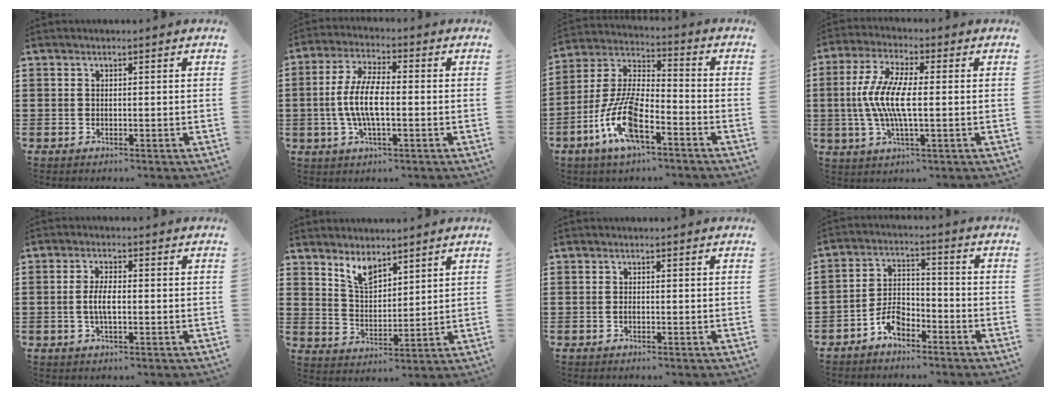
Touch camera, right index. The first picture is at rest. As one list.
[{"total": 7.9, "force": [-1.1, 2.6, 7.4], "torque": [-0.171, -0.012, -0.028]}, {"total": 11.3, "force": [-5.8, 3.8, 8.9], "torque": [-0.216, -0.010, -0.115]}, {"total": 8.8, "force": [-0.7, 2.4, 8.5], "torque": [-0.190, -0.015, -0.022]}, {"total": 3.8, "force": [-0.5, 1.1, 3.6], "torque": [-0.081, -0.005, -0.013]}, {"total": 5.0, "force": [4.1, 2.0, 1.9], "torque": [-0.052, -0.006, 0.077]}, {"total": 0.6, "force": [-0.2, 0.2, 0.5], "torque": [-0.013, -0.007, -0.002]}, {"total": 5.3, "force": [-3.6, 2.8, 2.7], "torque": [-0.060, 0.008, -0.070]}]